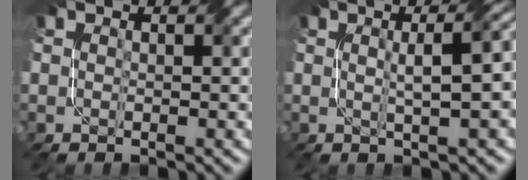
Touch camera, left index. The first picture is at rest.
{"total": 6.8, "force": [1.1, 2.0, 6.4], "torque": [-0.050, 0.030, 0.006]}